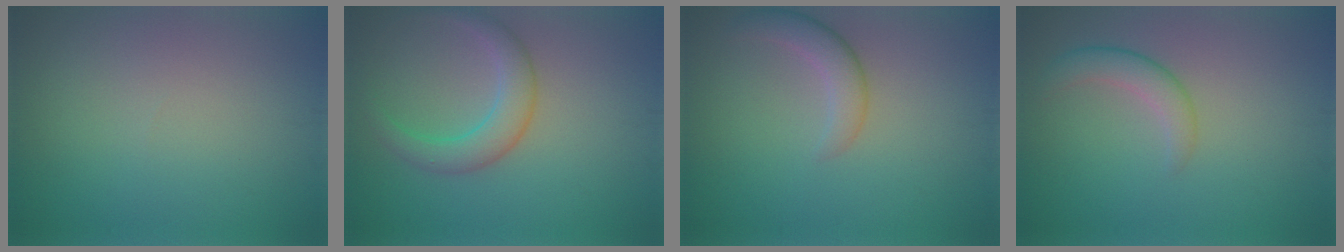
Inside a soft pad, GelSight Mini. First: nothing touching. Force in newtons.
{"total": 3.5, "press": 3.5, "slide": 0.1}
{"total": 2.6, "press": 2.6, "slide": 0.2}
{"total": 2.3, "press": 2.3, "slide": 0.1}